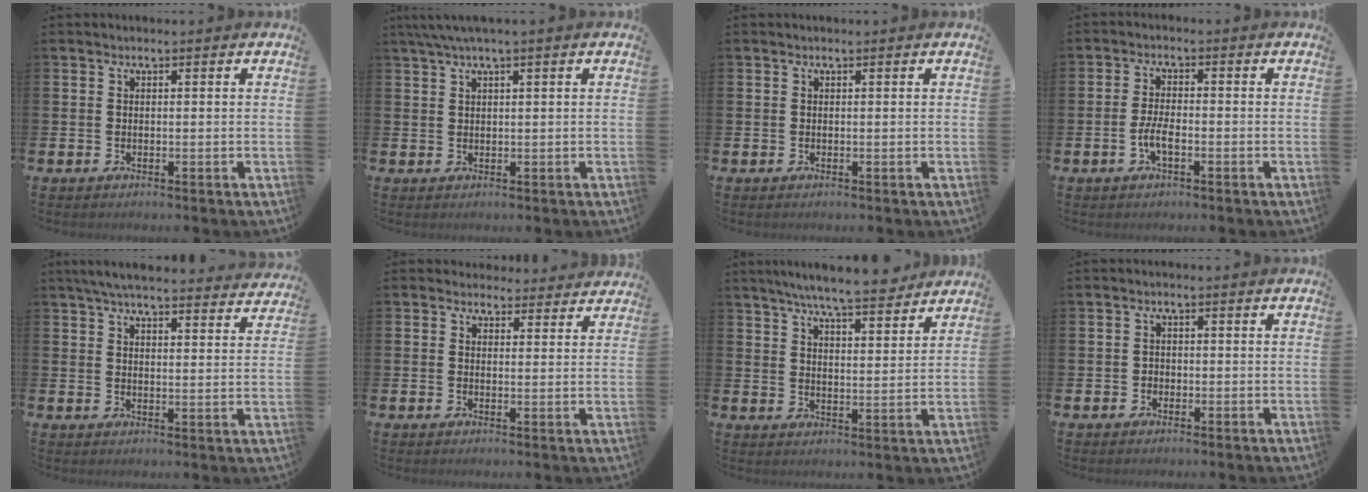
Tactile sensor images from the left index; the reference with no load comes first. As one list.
[{"total": 2.7, "force": [1.8, -0.2, 2.0], "torque": [-0.044, 0.003, 0.032]}, {"total": 0.0}, {"total": 3.2, "force": [-1.2, 1.1, 2.8], "torque": [-0.048, -0.001, -0.025]}, {"total": 5.7, "force": [5.4, 0.7, 1.7], "torque": [-0.045, -0.026, 0.095]}, {"total": 3.3, "force": [3.1, 1.1, -0.2], "torque": [0.007, -0.015, 0.055]}, {"total": 7.4, "force": [7.0, 0.5, 2.3], "torque": [-0.050, -0.038, 0.122]}, {"total": 1.1, "force": [-0.5, 1.0, 0.2], "torque": [0.001, 0.002, -0.013]}]